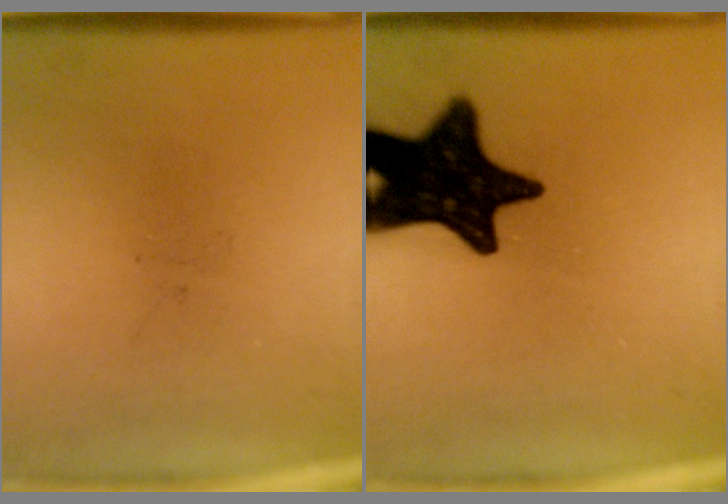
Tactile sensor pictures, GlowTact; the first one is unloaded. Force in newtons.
{"total": 18.2}